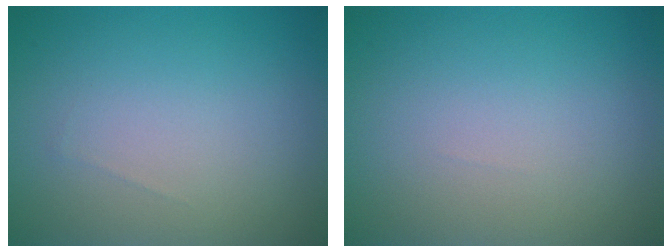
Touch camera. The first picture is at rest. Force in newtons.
{"total": 0.0}